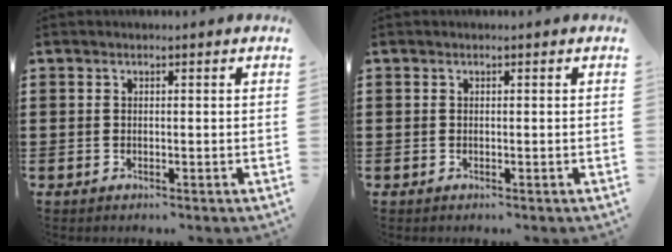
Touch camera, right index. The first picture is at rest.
{"total": 0.0}